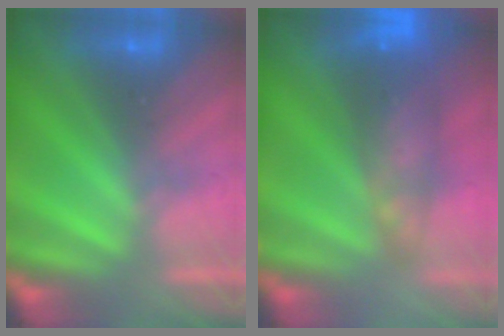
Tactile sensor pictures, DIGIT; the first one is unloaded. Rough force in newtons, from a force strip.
{"total": 5.8}